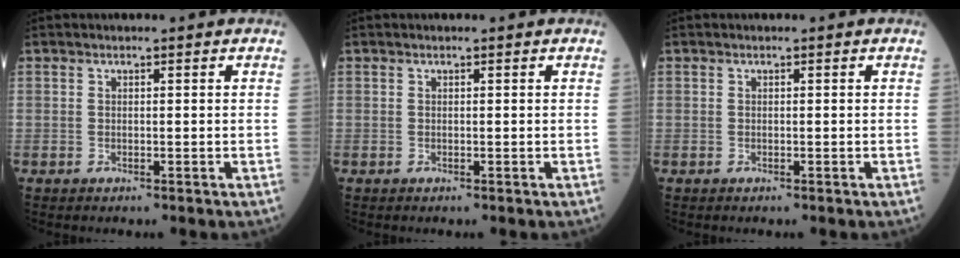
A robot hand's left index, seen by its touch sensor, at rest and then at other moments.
{"total": 0.0}
{"total": 0.0}